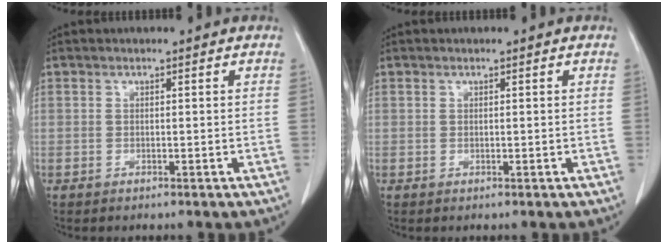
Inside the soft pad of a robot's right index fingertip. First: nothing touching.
{"total": 0.0}